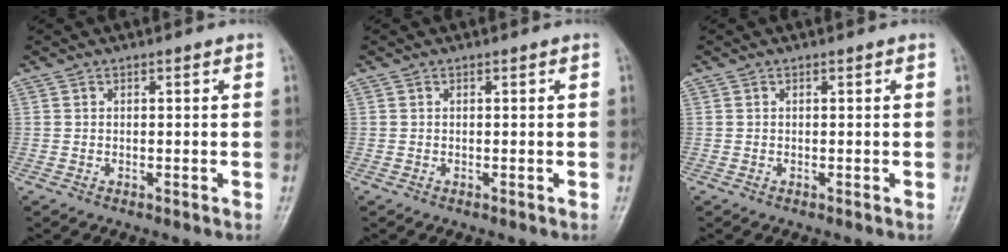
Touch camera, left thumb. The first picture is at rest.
{"total": 0.0}
{"total": 0.0}